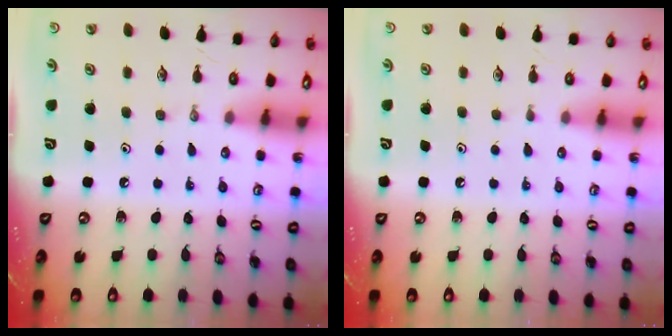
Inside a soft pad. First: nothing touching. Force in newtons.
{"total": 1.3, "press": 1.2, "slide": 0.3}